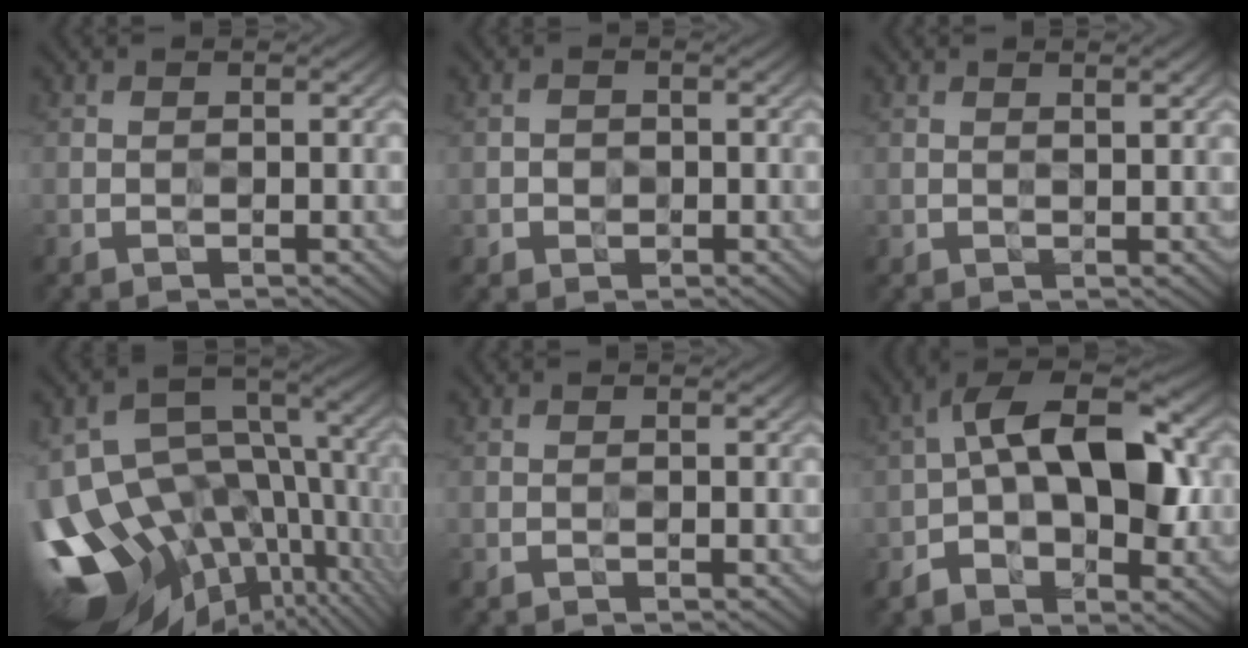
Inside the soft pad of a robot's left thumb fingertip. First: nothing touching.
{"total": 1.1, "force": [0.2, 1.0, -0.2], "torque": [0.016, 0.001, 0.004]}
{"total": 1.4, "force": [1.4, -0.2, -0.1], "torque": [0.003, 0.001, 0.024]}
{"total": 18.0, "force": [-4.9, 11.8, 12.7], "torque": [-0.244, -0.016, -0.056]}
{"total": 0.0}
{"total": 12.7, "force": [0.2, 7.1, 10.6], "torque": [-0.161, 0.026, 0.000]}